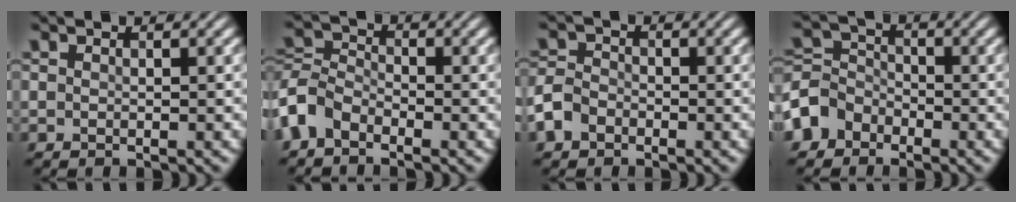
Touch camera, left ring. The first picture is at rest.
{"total": 3.8, "force": [-2.3, 2.3, 2.0], "torque": [-0.043, 0.007, -0.061]}
{"total": 2.7, "force": [-1.5, 2.0, 1.2], "torque": [-0.026, 0.004, -0.041]}
{"total": 3.8, "force": [-2.3, 2.8, 0.8], "torque": [-0.014, 0.009, -0.059]}